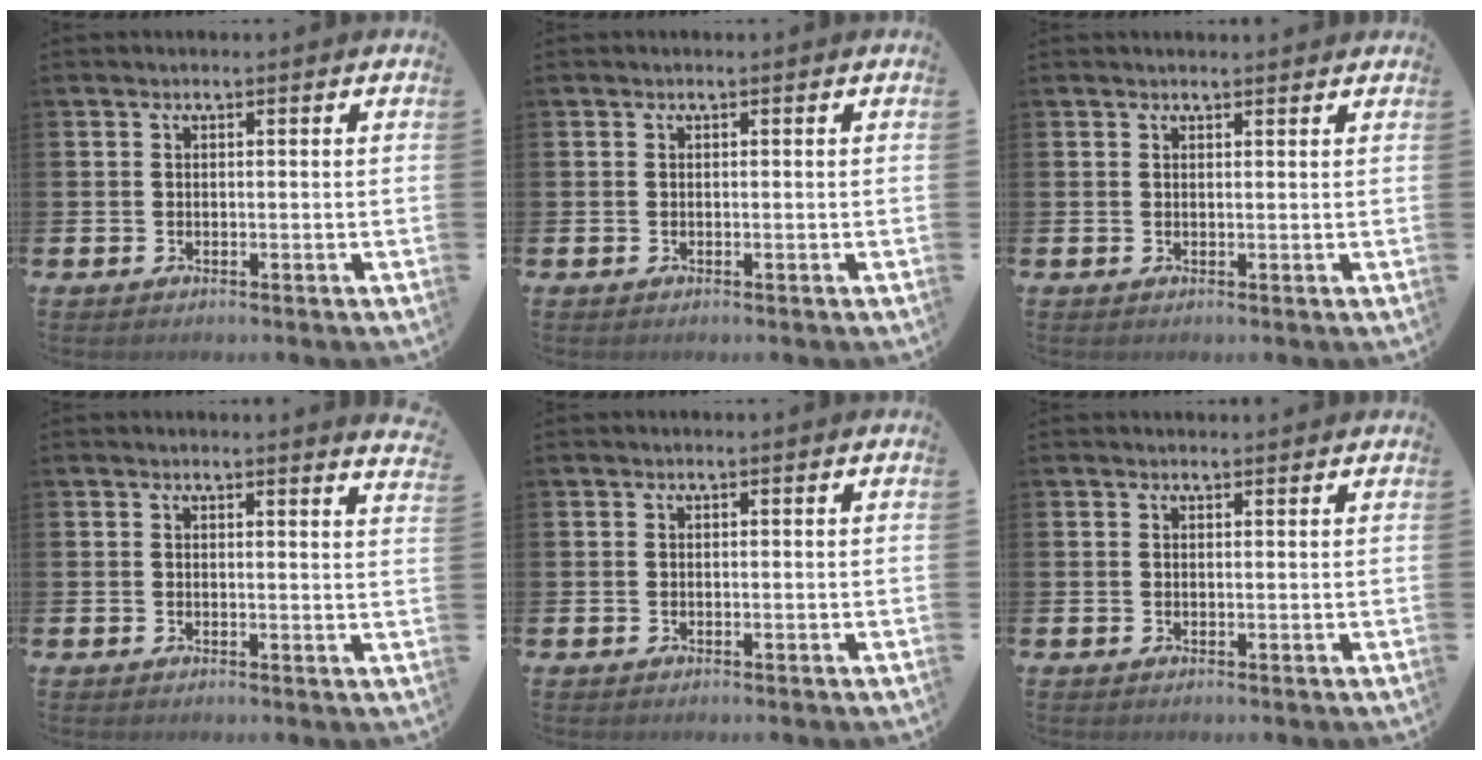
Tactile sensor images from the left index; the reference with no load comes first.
{"total": 0.0}
{"total": 0.9, "force": [0.9, 0.1, 0.1], "torque": [0.005, -0.002, 0.014]}
{"total": 1.7, "force": [1.7, -0.2, -0.1], "torque": [0.009, -0.016, 0.028]}
{"total": 0.0}
{"total": 0.7, "force": [0.7, 0.1, 0.1], "torque": [0.008, -0.003, 0.011]}